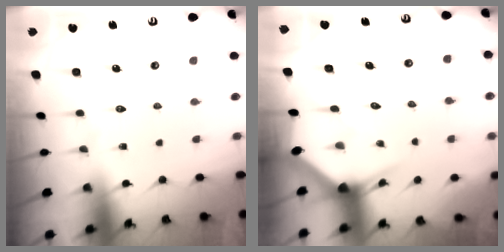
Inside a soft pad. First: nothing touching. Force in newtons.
{"total": 3.1, "press": 3.1, "slide": 0.1}